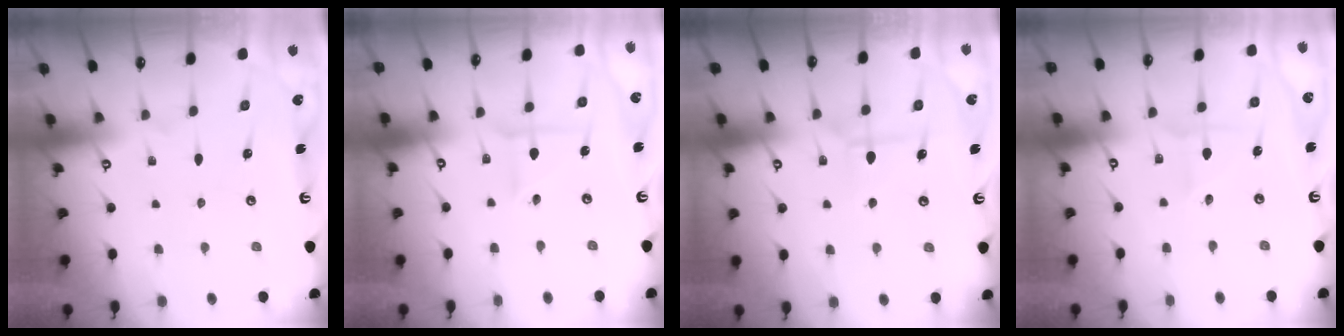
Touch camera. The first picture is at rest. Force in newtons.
{"total": 3.2, "press": 3.1, "slide": 0.5}
{"total": 6.7, "press": 6.7, "slide": 0.4}
{"total": 2.4, "press": 2.2, "slide": 1.0}